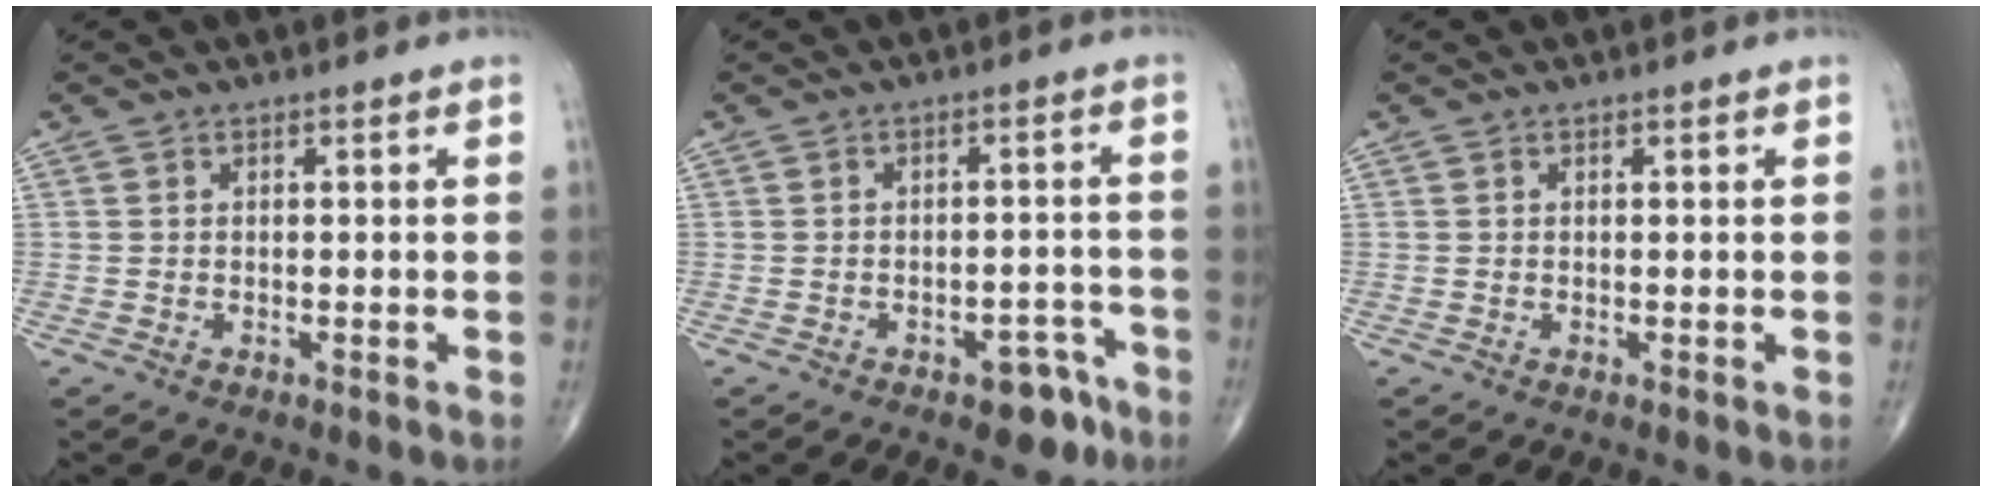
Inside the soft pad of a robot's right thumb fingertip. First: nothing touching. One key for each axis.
{"total": 5.4, "fx": -3.4, "fy": 2.8, "fz": 3.0, "tx": -0.016, "ty": 0.032, "tz": -0.040}
{"total": 0.0}